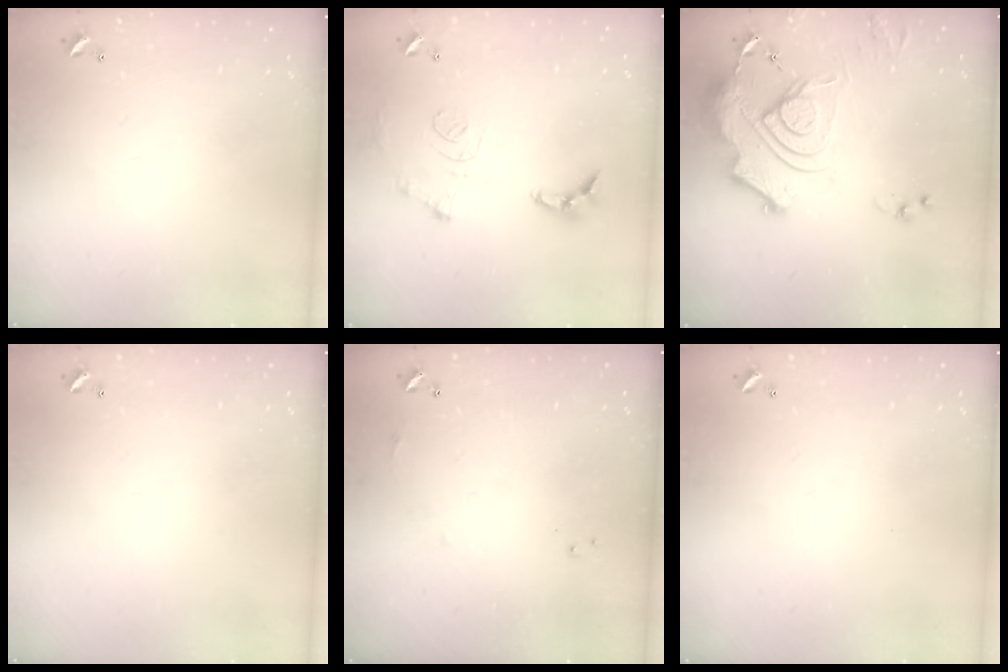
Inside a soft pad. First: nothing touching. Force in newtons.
{"total": 10.7, "press": 10.6, "slide": 1.0}
{"total": 16.8, "press": 16.7, "slide": 2.0}
{"total": 0.0}
{"total": 7.1, "press": 7.1, "slide": 0.8}
{"total": 0.0}